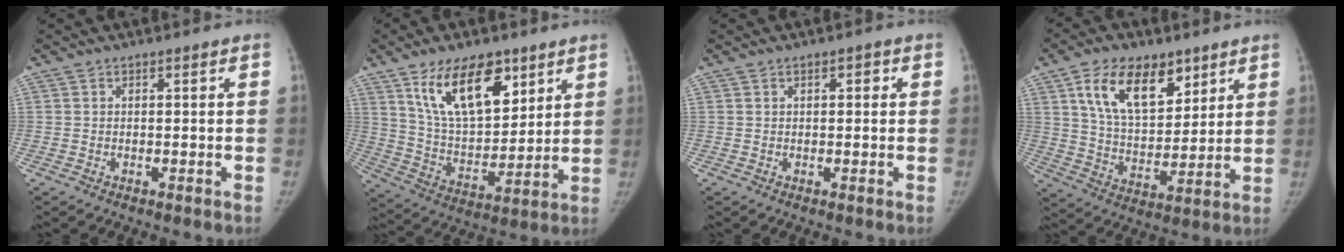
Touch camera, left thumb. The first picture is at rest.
{"total": 17.0, "force": [9.5, 8.5, 11.2], "torque": [-0.144, -0.050, 0.181]}
{"total": 1.3, "force": [0.4, 0.8, 0.9], "torque": [-0.005, 0.002, 0.005]}
{"total": 15.5, "force": [8.1, 8.8, 9.9], "torque": [-0.131, -0.038, 0.152]}